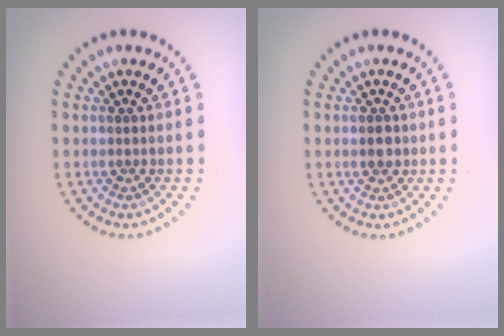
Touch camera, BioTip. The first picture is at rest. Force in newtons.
{"total": 1.4, "press": 1.4, "slide": 0.1}